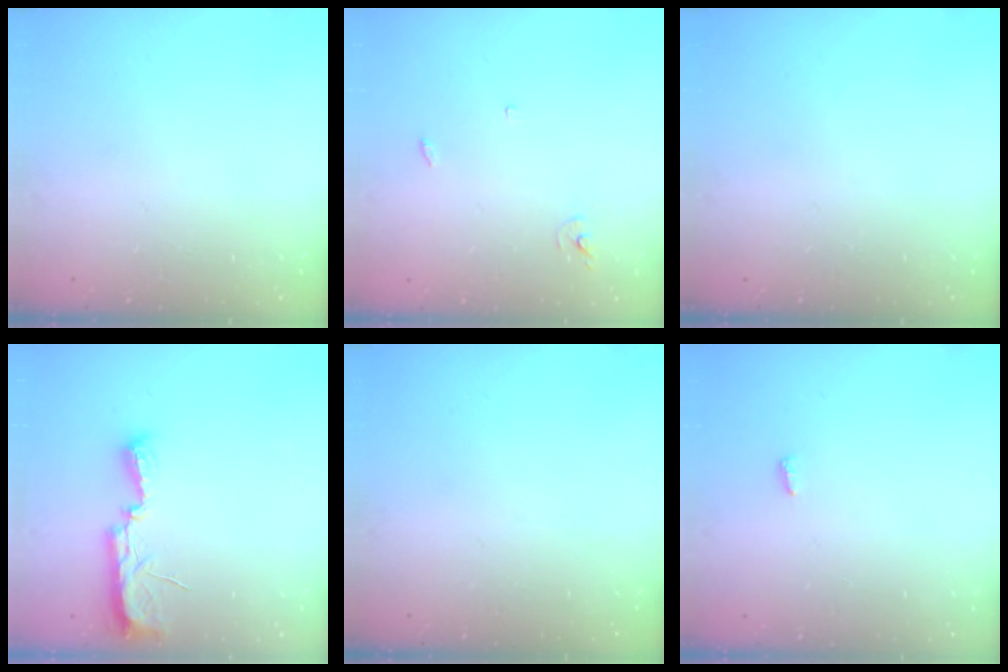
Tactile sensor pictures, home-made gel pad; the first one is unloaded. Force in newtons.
{"total": 2.4, "press": 2.4, "slide": 0.1}
{"total": 0.0}
{"total": 10.1, "press": 8.9, "slide": 4.8}
{"total": 0.0}
{"total": 2.8, "press": 2.8, "slide": 0.5}